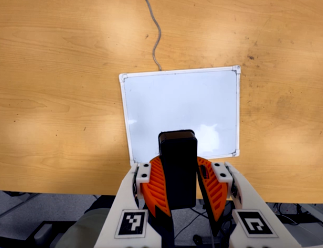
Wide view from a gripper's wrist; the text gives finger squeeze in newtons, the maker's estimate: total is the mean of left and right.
{"total": 9.0, "left": 9.0, "right": 8.9}